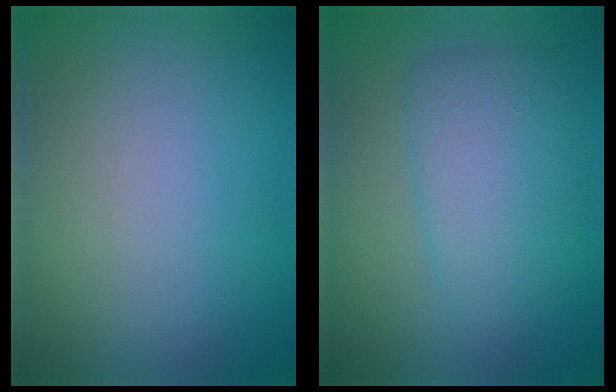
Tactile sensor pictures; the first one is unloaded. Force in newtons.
{"total": 3.9, "press": 3.9, "slide": 0.0}